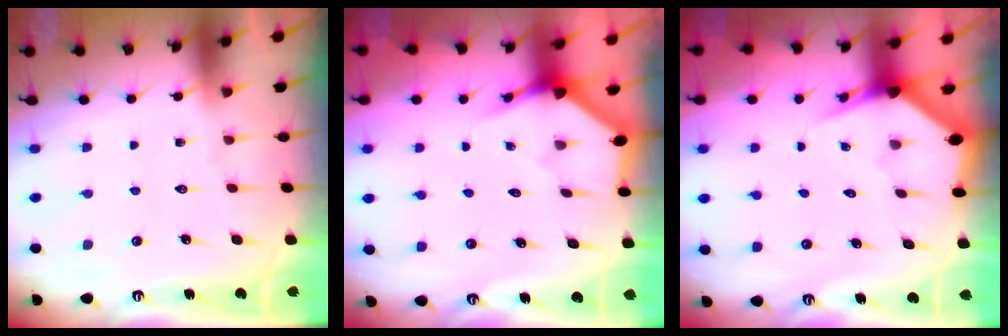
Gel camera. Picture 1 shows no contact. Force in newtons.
{"total": 3.4, "press": 3.4, "slide": 0.2}
{"total": 2.7, "press": 2.7, "slide": 0.2}